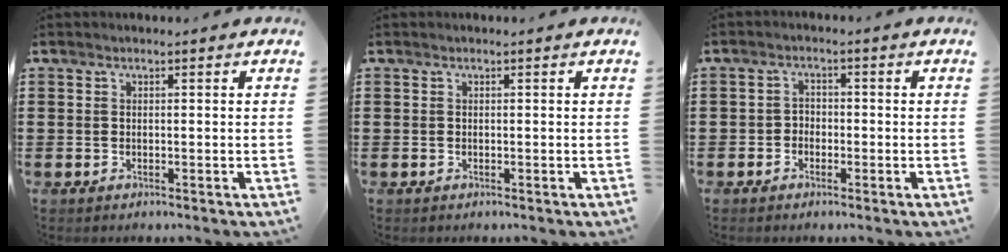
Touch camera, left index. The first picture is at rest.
{"total": 0.0}
{"total": 1.7, "force": [-1.2, 1.2, 0.3], "torque": [-0.011, 0.004, -0.027]}